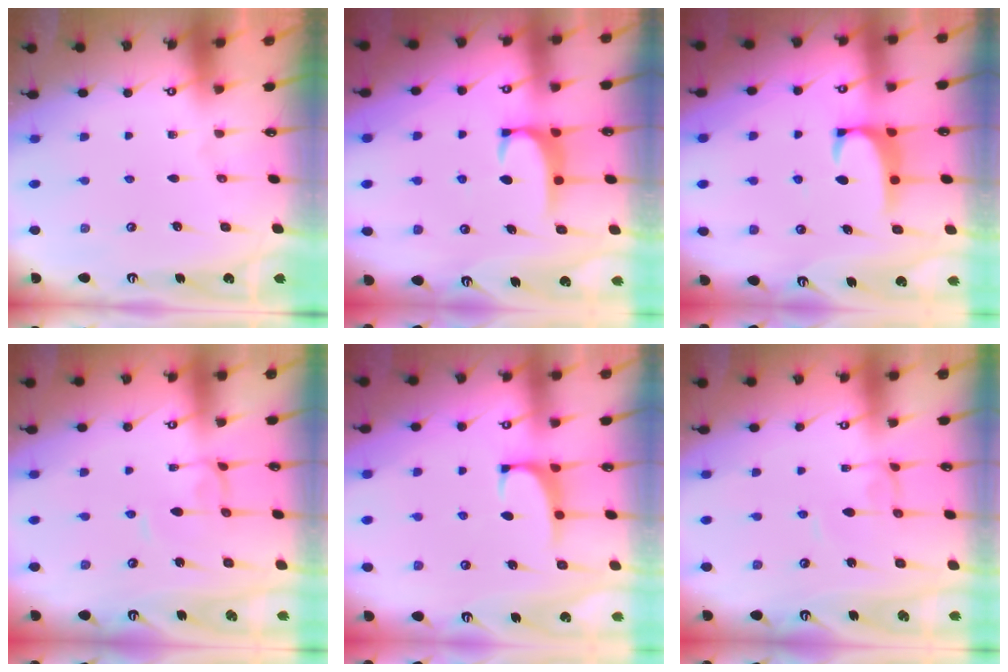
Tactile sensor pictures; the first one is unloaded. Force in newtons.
{"total": 2.0, "press": 2.0, "slide": 0.6}
{"total": 2.0, "press": 2.0, "slide": 0.3}
{"total": 1.4, "press": 1.3, "slide": 0.4}
{"total": 1.0, "press": 0.4, "slide": 0.9}
{"total": 1.7, "press": 1.7, "slide": 0.1}